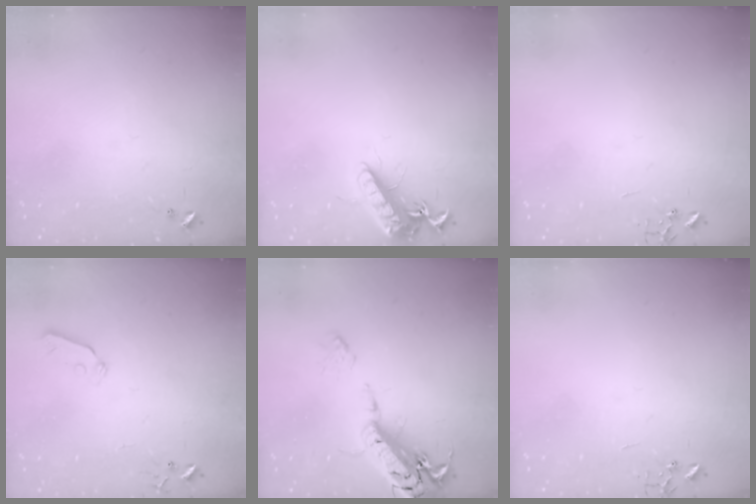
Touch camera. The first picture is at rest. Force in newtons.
{"total": 14.3, "press": 14.1, "slide": 2.1}
{"total": 0.0}
{"total": 4.3, "press": 4.3, "slide": 0.7}
{"total": 22.4, "press": 22.0, "slide": 4.3}
{"total": 0.0}